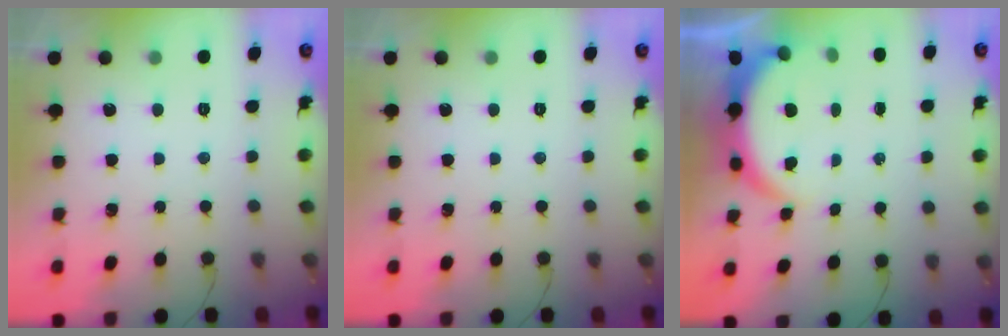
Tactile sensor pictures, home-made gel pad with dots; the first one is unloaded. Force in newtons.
{"total": 0.0}
{"total": 5.6, "press": 5.5, "slide": 0.6}